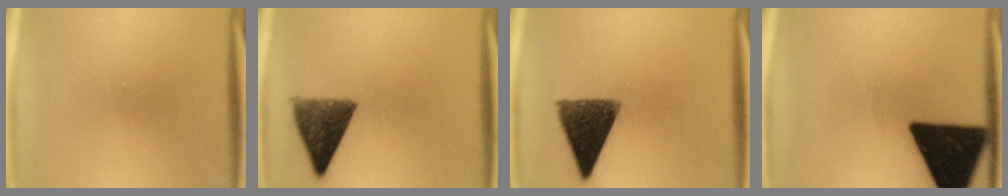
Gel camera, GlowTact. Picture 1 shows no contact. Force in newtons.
{"total": 8.8}
{"total": 11.7}
{"total": 18.0}